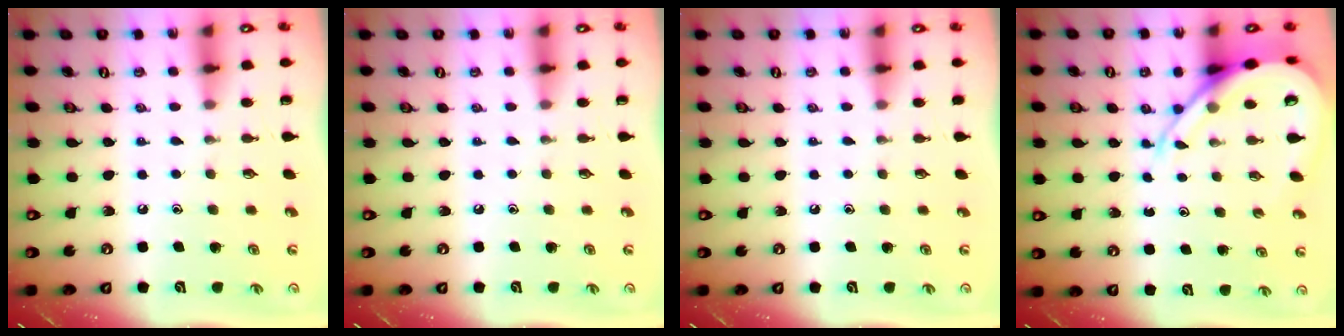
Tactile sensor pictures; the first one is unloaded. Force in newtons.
{"total": 0.0}
{"total": 0.0}
{"total": 10.7, "press": 10.7, "slide": 1.2}